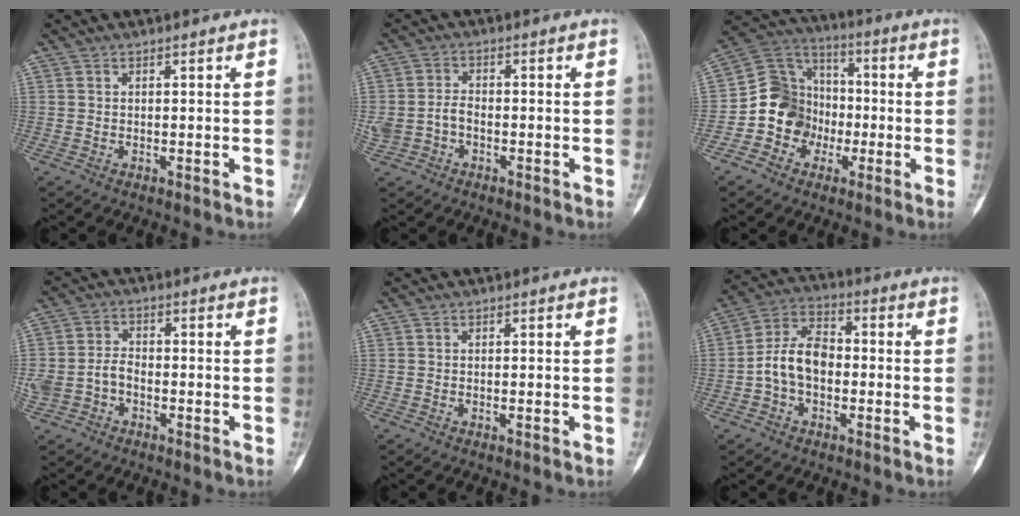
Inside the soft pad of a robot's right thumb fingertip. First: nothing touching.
{"total": 5.2, "force": [-1.5, 3.8, 3.2], "torque": [-0.066, 0.019, -0.027]}
{"total": 12.8, "force": [-3.8, 11.3, 4.5], "torque": [-0.039, 0.060, -0.075]}
{"total": 6.6, "force": [-2.1, 4.9, 3.9], "torque": [-0.081, 0.024, -0.039]}
{"total": 0.6, "force": [-0.3, 0.2, 0.5], "torque": [-0.009, 0.001, -0.004]}
{"total": 9.8, "force": [-1.5, 6.5, 7.1], "torque": [-0.123, 0.034, -0.041]}